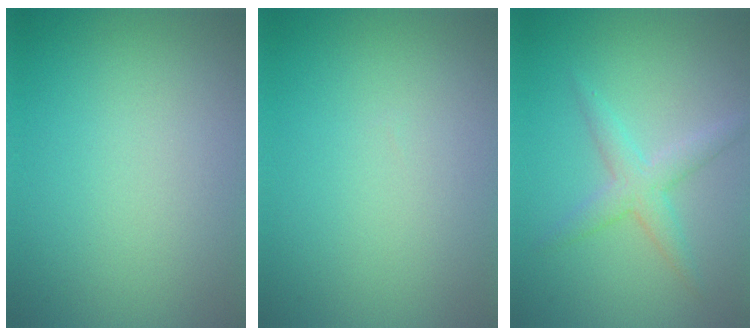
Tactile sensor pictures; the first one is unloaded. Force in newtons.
{"total": 0.0}
{"total": 2.6, "press": 2.6, "slide": 0.1}